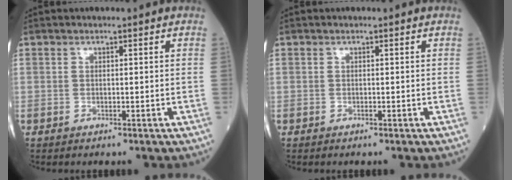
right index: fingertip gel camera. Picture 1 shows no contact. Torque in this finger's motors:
{"motor_torque": [0.00, 0.00, 0.00, 0.02]}